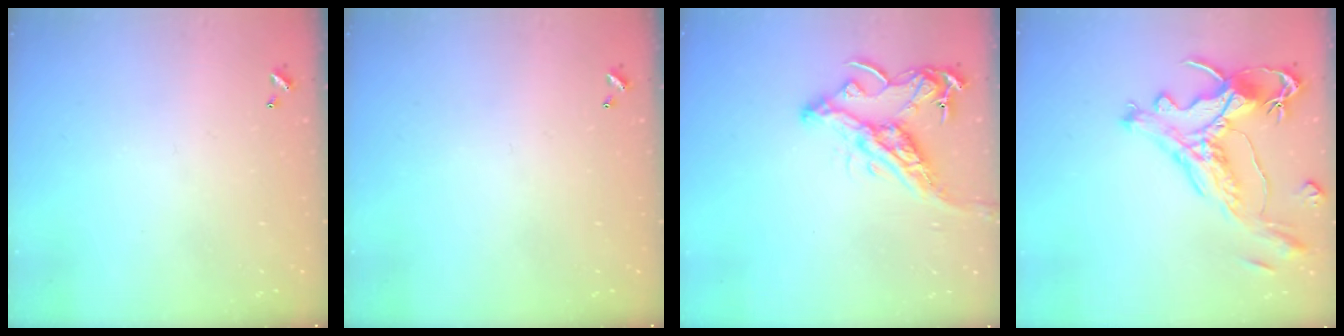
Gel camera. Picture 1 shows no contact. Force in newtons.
{"total": 0.0}
{"total": 15.3, "press": 15.2, "slide": 1.8}
{"total": 2.1, "press": 1.6, "slide": 1.3}